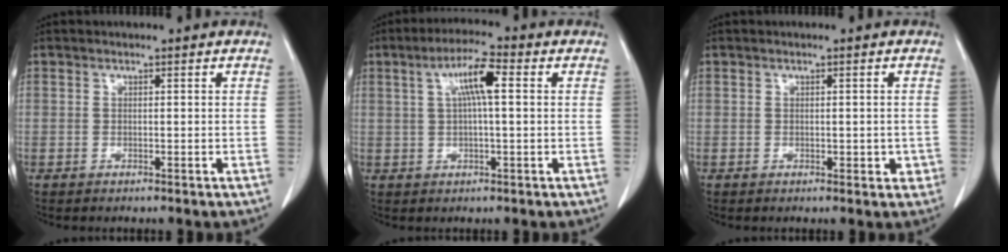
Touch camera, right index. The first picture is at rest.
{"total": 6.4, "force": [1.6, 0.8, 6.2], "torque": [-0.116, 0.017, 0.028]}
{"total": 2.1, "force": [-0.4, 1.3, 1.7], "torque": [-0.013, 0.003, 0.001]}